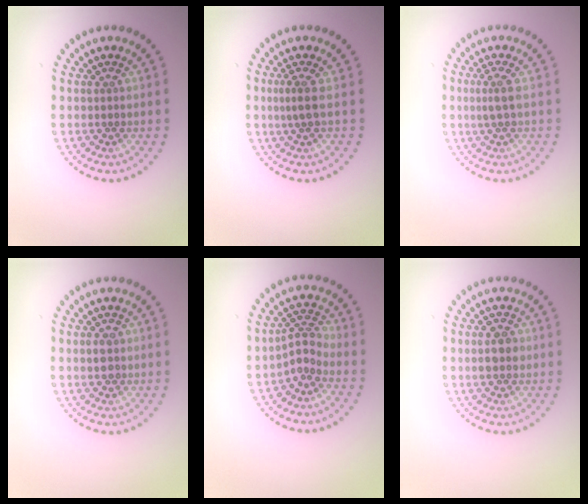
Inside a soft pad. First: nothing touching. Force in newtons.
{"total": 1.8, "press": 1.3, "slide": 1.3}
{"total": 1.6, "press": 1.4, "slide": 0.9}
{"total": 1.5, "press": 1.4, "slide": 0.5}
{"total": 2.4, "press": 1.5, "slide": 1.9}
{"total": 2.7, "press": 2.7, "slide": 0.1}